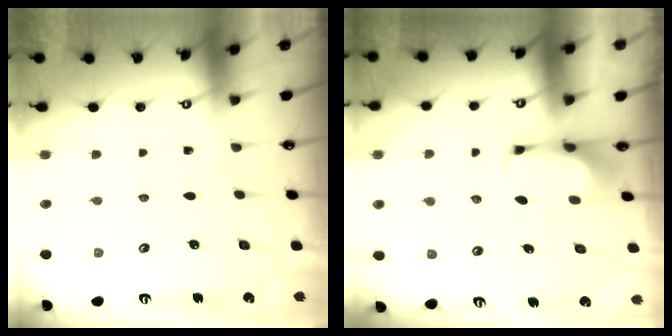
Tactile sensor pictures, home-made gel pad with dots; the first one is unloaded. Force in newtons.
{"total": 2.2, "press": 2.1, "slide": 0.4}